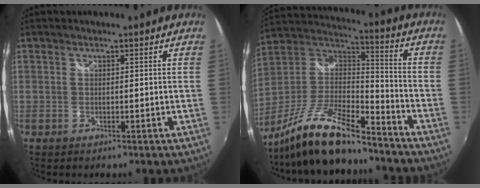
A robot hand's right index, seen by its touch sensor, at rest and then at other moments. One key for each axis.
{"total": 18.7, "fx": -14.4, "fy": 4.5, "fz": 11.0, "tx": -0.234, "ty": -0.019, "tz": -0.262}